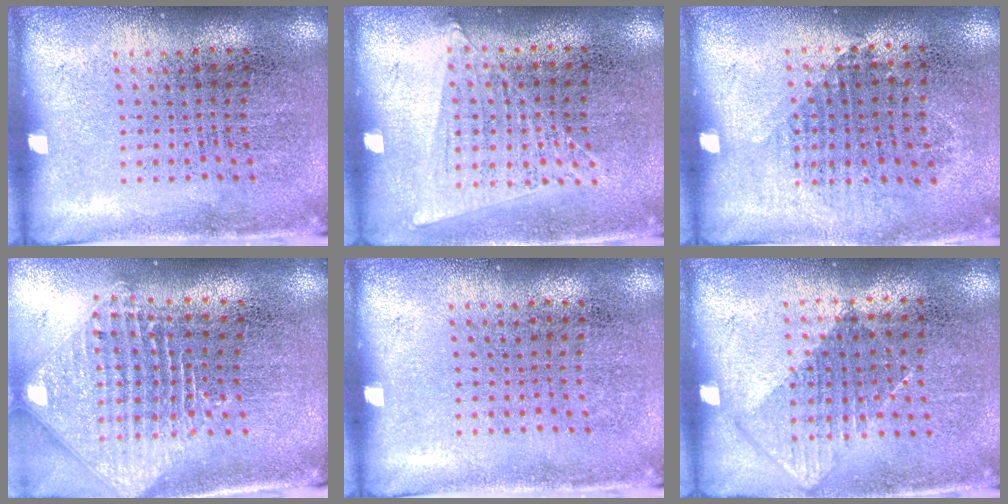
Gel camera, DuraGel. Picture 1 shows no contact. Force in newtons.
{"total": 1.1, "press": 1.1, "slide": 0.4}
{"total": 0.9, "press": 0.8, "slide": 0.3}
{"total": 2.5, "press": 1.8, "slide": 1.7}
{"total": 0.0}
{"total": 0.8, "press": 0.7, "slide": 0.4}